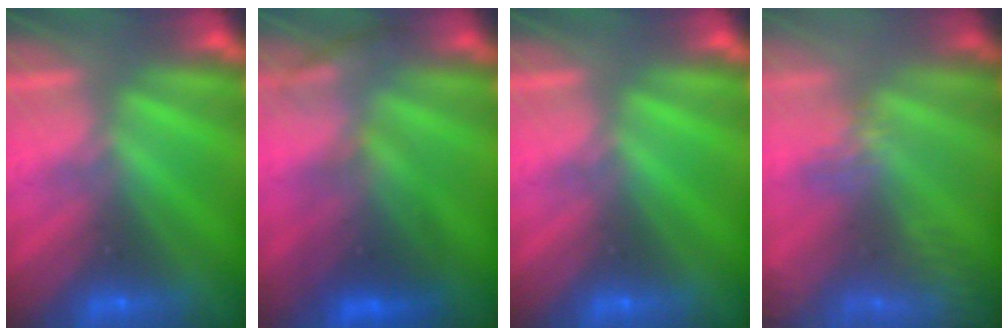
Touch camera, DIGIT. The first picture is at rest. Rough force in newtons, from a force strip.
{"total": 2.6}
{"total": 0.0}
{"total": 4.4}